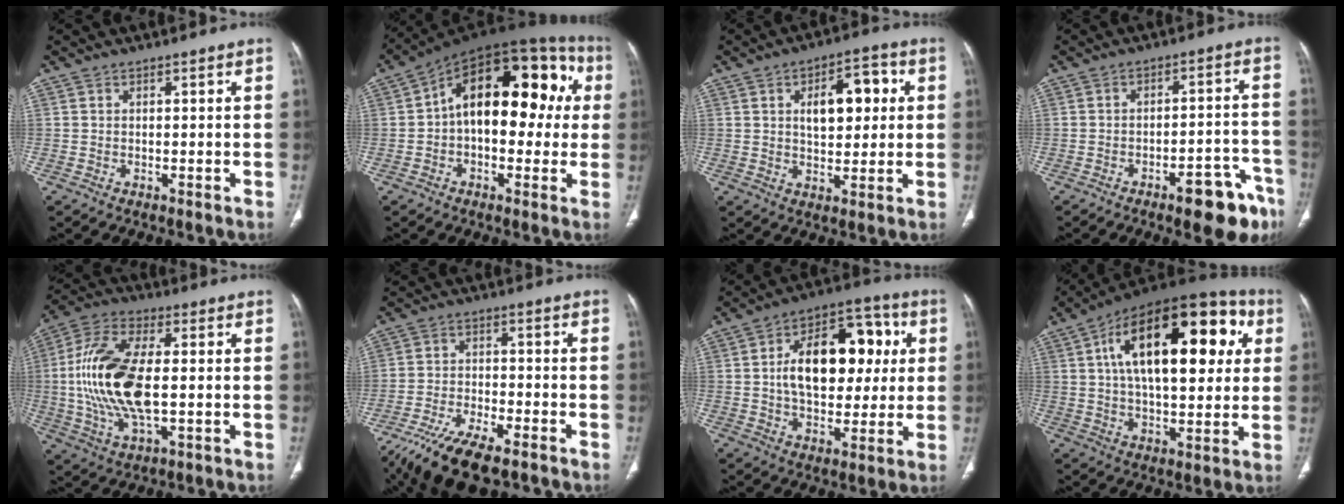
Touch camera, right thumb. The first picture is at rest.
{"total": 21.6, "force": [2.2, 12.1, 17.8], "torque": [-0.217, 0.050, 0.018]}
{"total": 10.5, "force": [2.4, 5.8, 8.5], "torque": [-0.094, 0.010, 0.037]}
{"total": 11.6, "force": [-7.1, 4.0, 8.3], "torque": [-0.078, 0.052, -0.089]}
{"total": 20.6, "force": [0.2, 9.6, 18.2], "torque": [-0.387, 0.008, 0.002]}
{"total": 13.9, "force": [-9.5, 5.0, 8.8], "torque": [-0.165, 0.020, -0.167]}
{"total": 19.6, "force": [2.9, 12.0, 15.2], "torque": [-0.194, 0.022, 0.045]}
{"total": 27.9, "force": [7.5, 13.3, 23.4], "torque": [-0.341, 0.025, 0.108]}